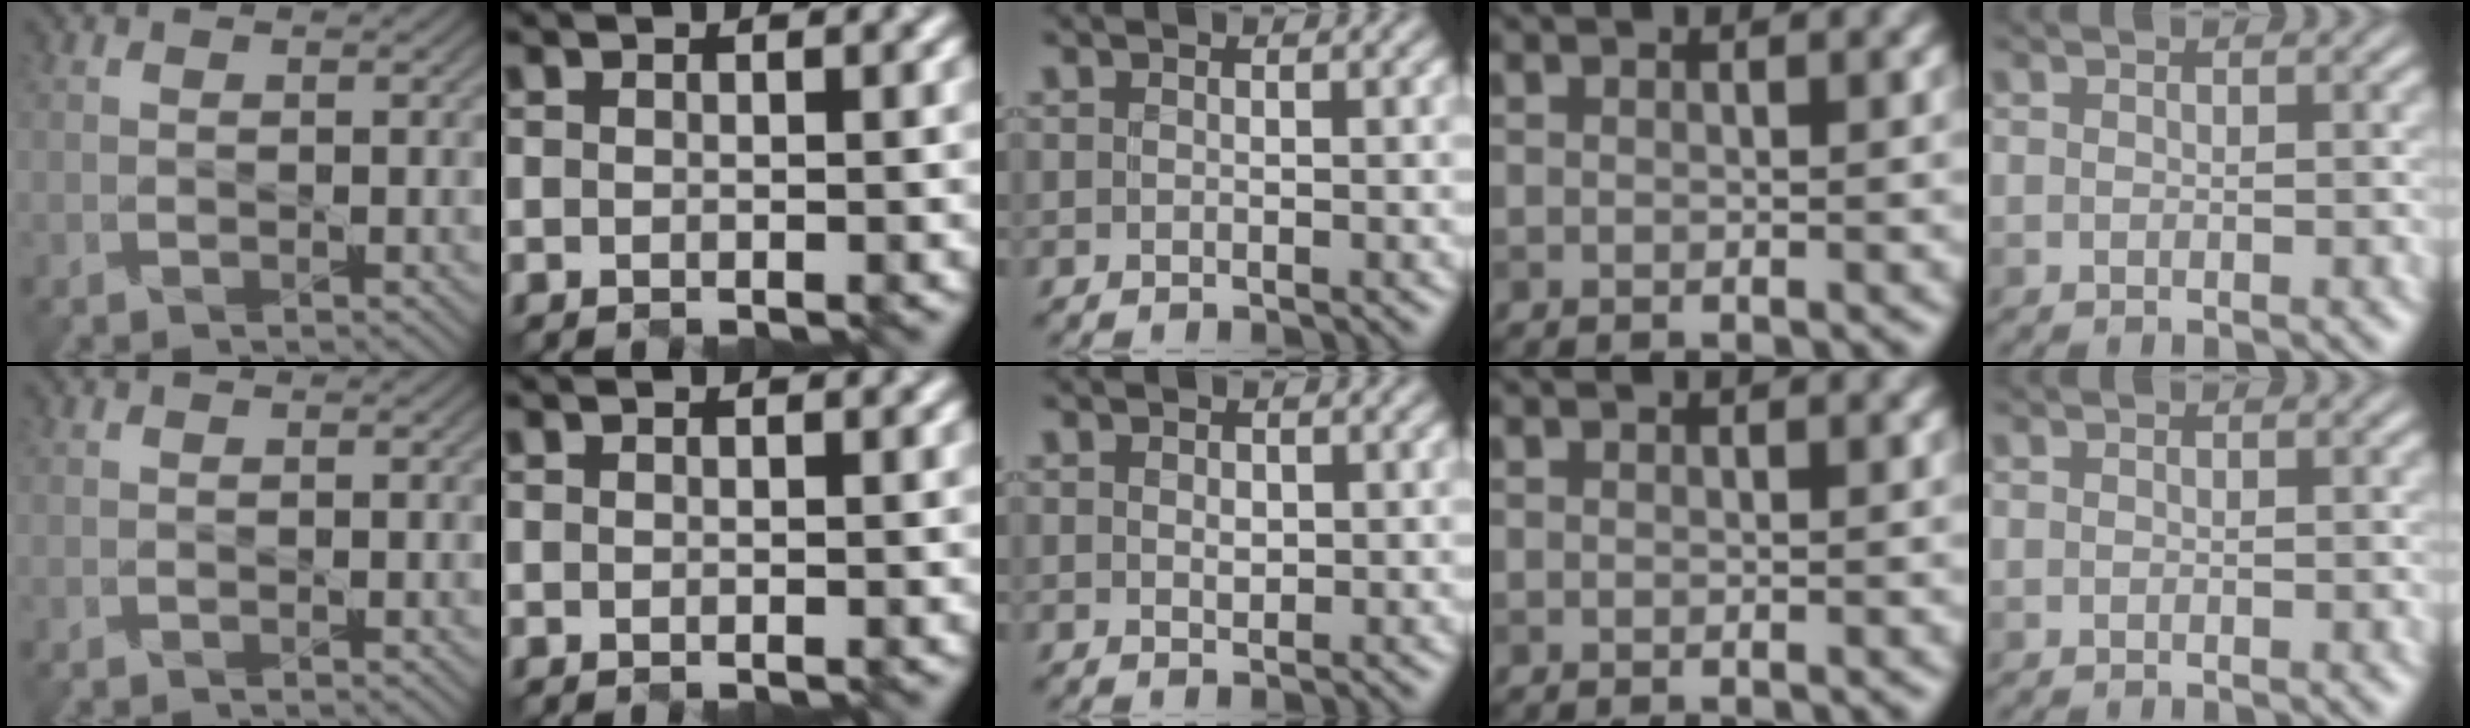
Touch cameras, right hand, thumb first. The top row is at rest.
{"middle": {"total": 0.8, "force": [0.1, 0.6, 0.5], "torque": [-0.009, -0.004, 0.005]}}